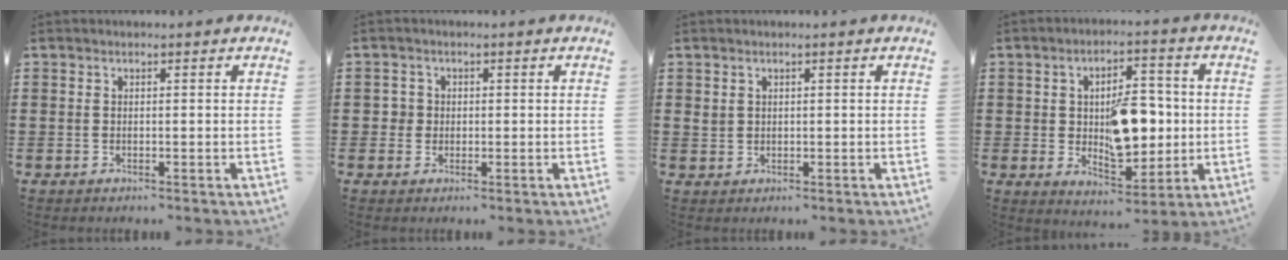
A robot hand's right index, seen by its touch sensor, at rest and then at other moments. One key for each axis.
{"total": 1.9, "fx": 0.0, "fy": 1.8, "fz": 0.5, "tx": -0.017, "ty": 0.009, "tz": -0.003}
{"total": 1.2, "fx": 0.7, "fy": 0.9, "fz": 0.3, "tx": -0.007, "ty": 0.005, "tz": 0.014}
{"total": 9.7, "fx": 0.1, "fy": 5.7, "fz": 7.9, "tx": -0.107, "ty": 0.004, "tz": 0.000}